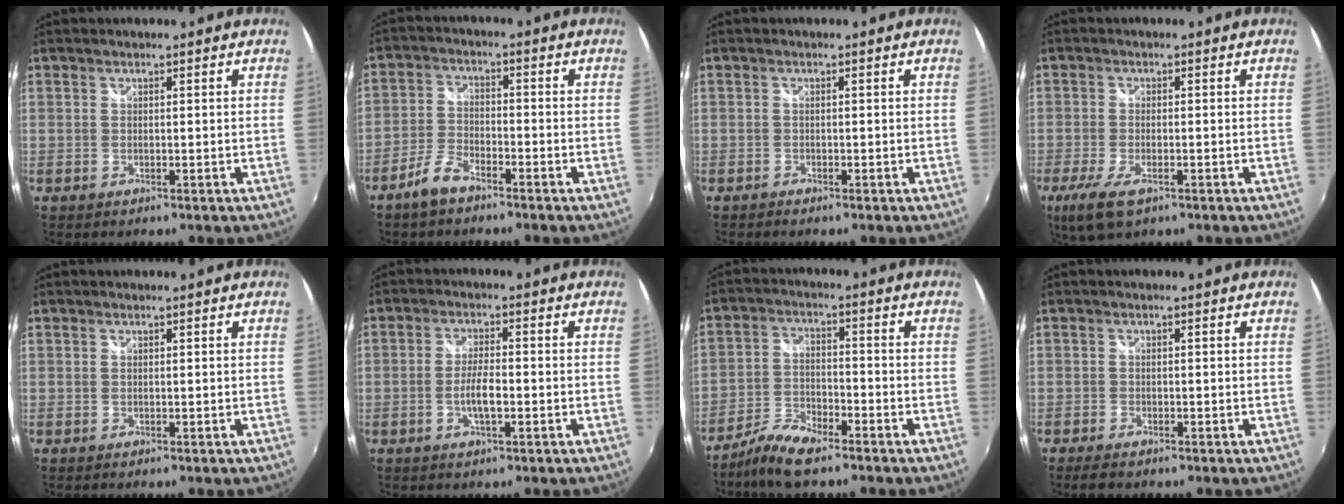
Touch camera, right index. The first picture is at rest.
{"total": 5.5, "force": [-4.2, 1.9, 3.0], "torque": [-0.075, 0.006, -0.082]}
{"total": 0.9, "force": [-0.8, 0.3, 0.2], "torque": [-0.010, -0.003, -0.016]}
{"total": 7.6, "force": [-4.2, 3.0, 5.6], "torque": [-0.129, -0.026, -0.075]}
{"total": 0.0}
{"total": 4.5, "force": [-1.5, 1.1, 4.1], "torque": [-0.083, -0.001, -0.025]}
{"total": 7.9, "force": [-6.4, 2.0, 4.2], "torque": [-0.094, -0.002, -0.124]}
{"total": 2.7, "force": [-2.1, 0.9, 1.4], "torque": [-0.034, -0.007, -0.038]}